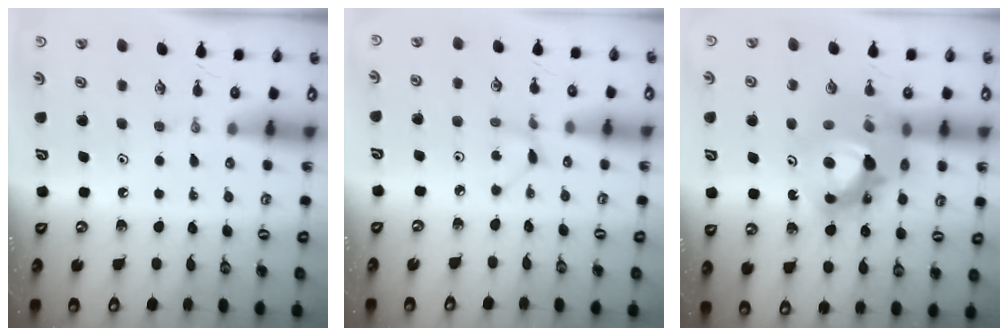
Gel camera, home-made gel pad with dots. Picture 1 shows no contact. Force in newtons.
{"total": 1.5, "press": 1.5, "slide": 0.2}
{"total": 17.8, "press": 17.5, "slide": 3.1}